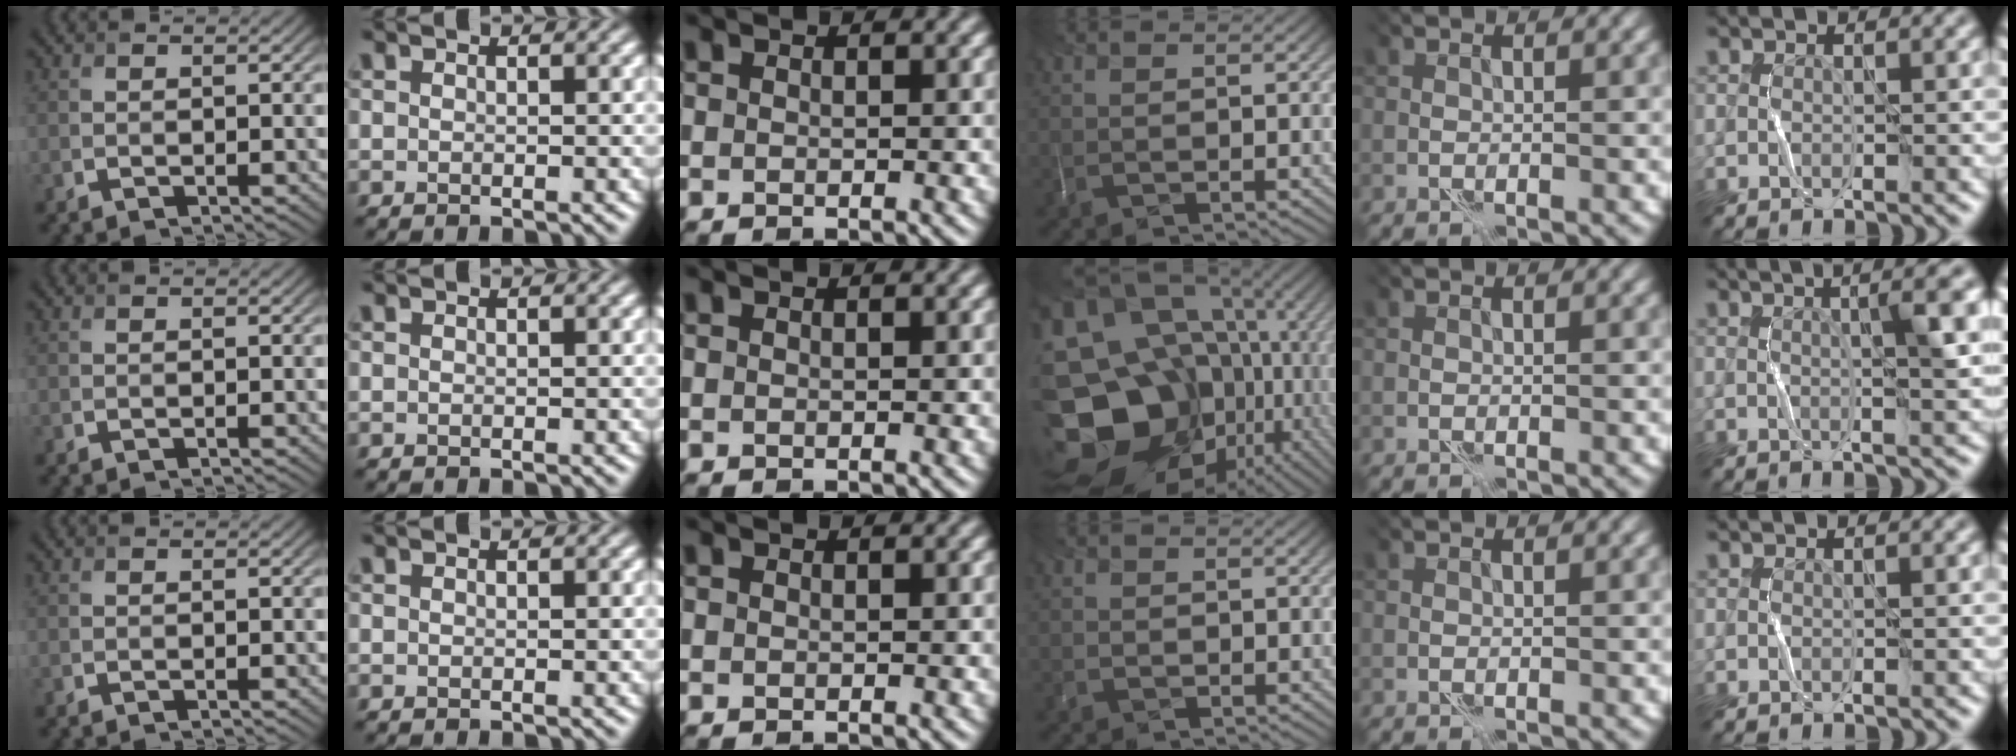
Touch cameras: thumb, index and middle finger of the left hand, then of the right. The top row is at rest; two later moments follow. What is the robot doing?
{"motion": "fold", "object": "bubble wrap"}